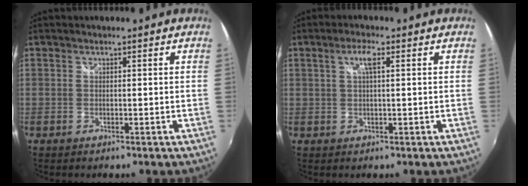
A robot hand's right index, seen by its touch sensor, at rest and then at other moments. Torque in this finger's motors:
{"motor_torque": [0.31, -0.07, 0.20, 0.06]}